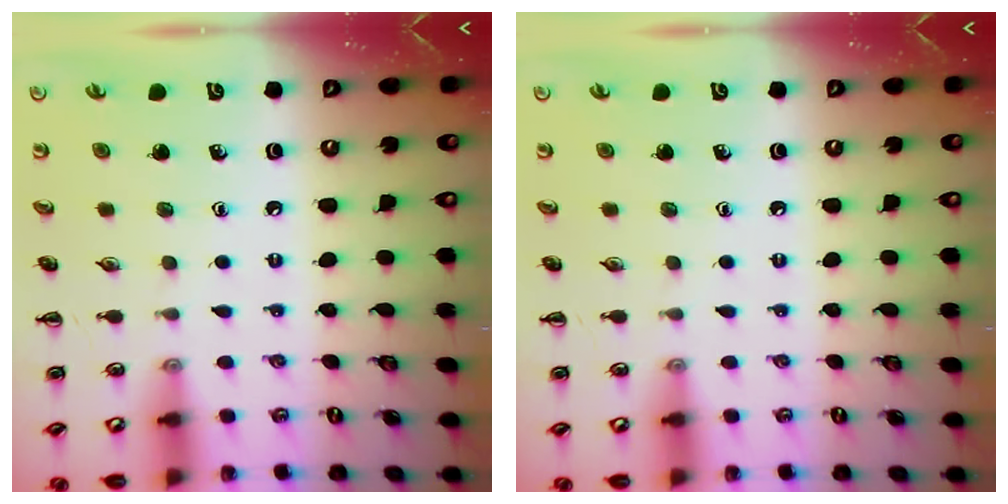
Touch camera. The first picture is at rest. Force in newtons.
{"total": 0.0}